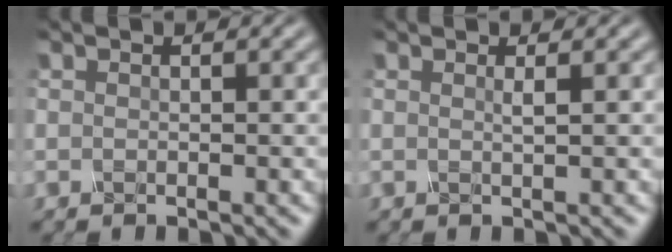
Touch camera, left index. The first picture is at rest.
{"total": 0.7, "force": [0.1, 0.2, 0.7], "torque": [-0.005, 0.000, -0.001]}